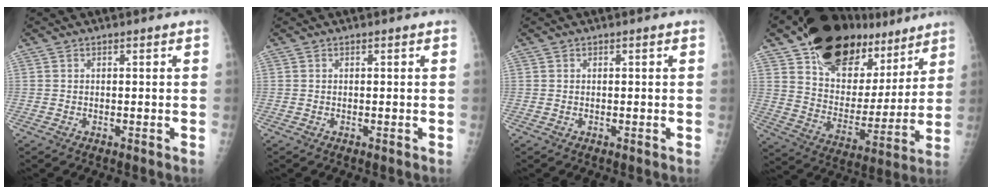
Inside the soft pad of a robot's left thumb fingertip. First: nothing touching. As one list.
[{"total": 0.0}, {"total": 0.0}, {"total": 25.6, "force": [16.7, 14.2, 13.2], "torque": [-0.172, -0.055, 0.275]}]